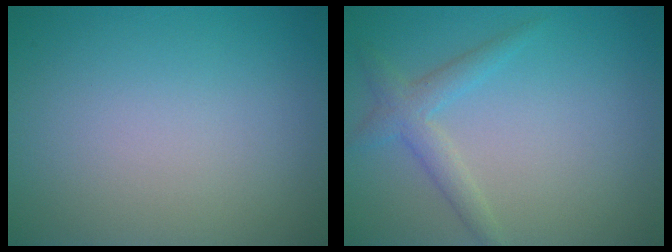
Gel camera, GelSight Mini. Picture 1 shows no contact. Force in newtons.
{"total": 2.4, "press": 2.4, "slide": 0.2}